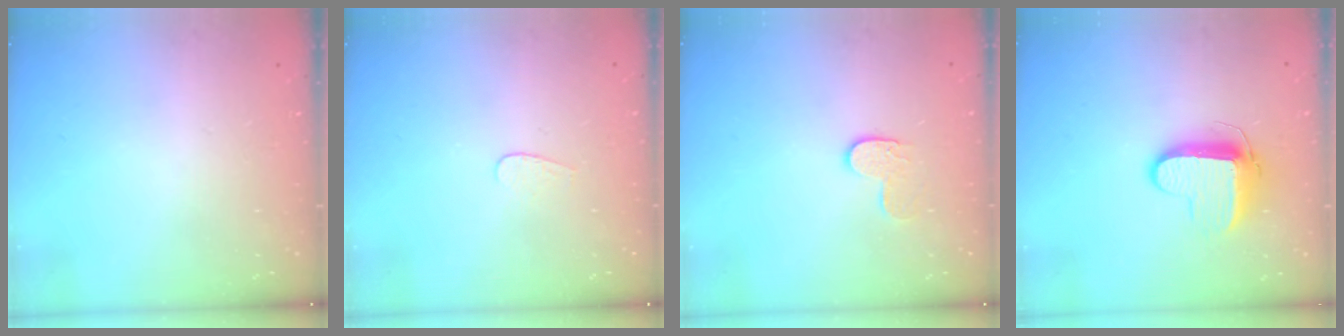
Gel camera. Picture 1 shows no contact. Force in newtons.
{"total": 3.5, "press": 3.5, "slide": 0.3}
{"total": 7.3, "press": 7.3, "slide": 0.2}
{"total": 9.6, "press": 9.6, "slide": 0.8}